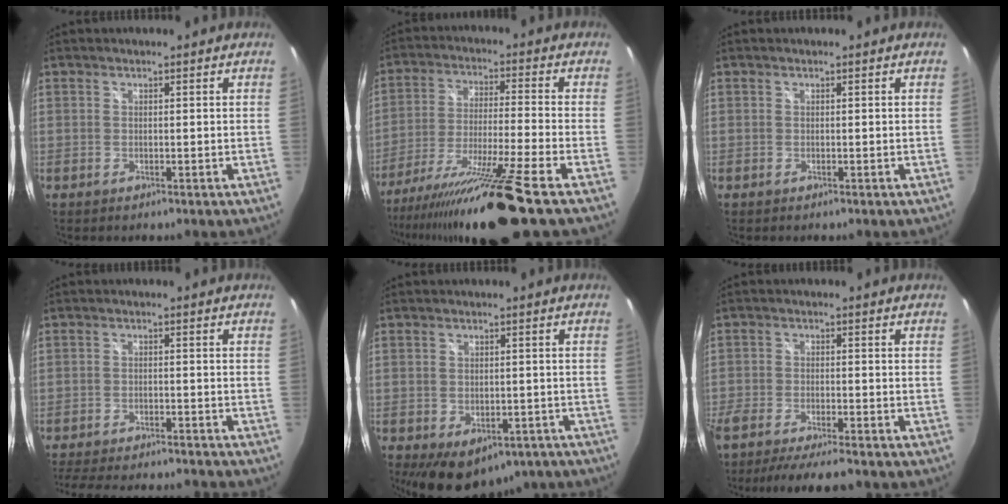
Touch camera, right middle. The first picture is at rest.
{"total": 18.2, "force": [-14.4, -2.3, 10.8], "torque": [-0.215, -0.046, -0.247]}
{"total": 0.0}
{"total": 15.8, "force": [-14.1, 2.8, 6.5], "torque": [-0.140, -0.017, -0.211]}
{"total": 13.5, "force": [-7.9, 8.1, 7.4], "torque": [-0.144, -0.016, -0.089]}
{"total": 9.6, "force": [-8.5, 0.8, 4.4], "torque": [-0.105, -0.023, -0.140]}